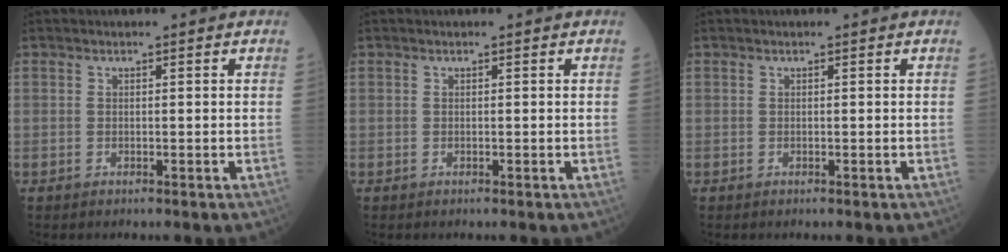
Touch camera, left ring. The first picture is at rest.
{"total": 0.0}
{"total": 0.0}